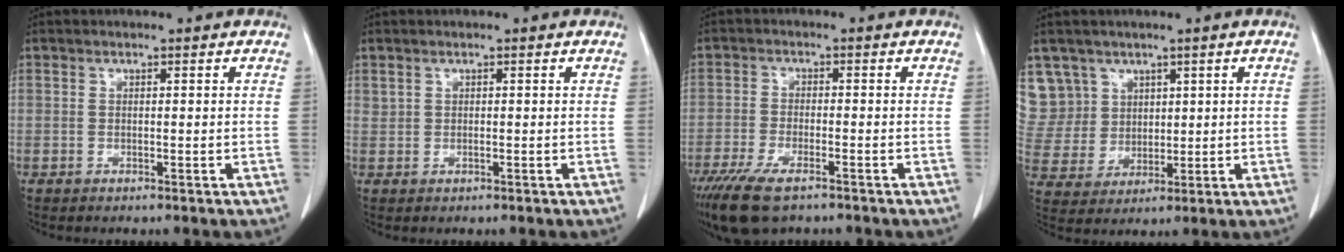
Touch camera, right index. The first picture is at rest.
{"total": 0.6, "force": [0.4, 0.3, 0.3], "torque": [-0.003, 0.001, 0.009]}
{"total": 8.9, "force": [-6.2, 2.7, 5.8], "torque": [-0.104, -0.019, -0.104]}
{"total": 9.7, "force": [5.4, 8.0, 0.1], "torque": [-0.013, 0.029, 0.126]}